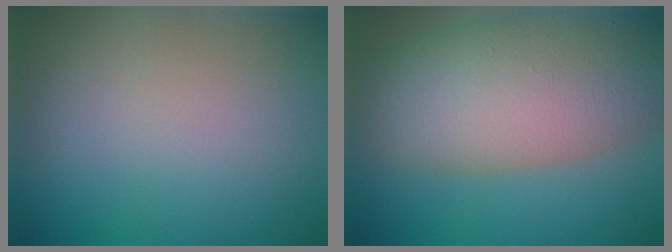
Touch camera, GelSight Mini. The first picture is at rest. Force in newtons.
{"total": 10.1, "press": 10.1, "slide": 0.3}